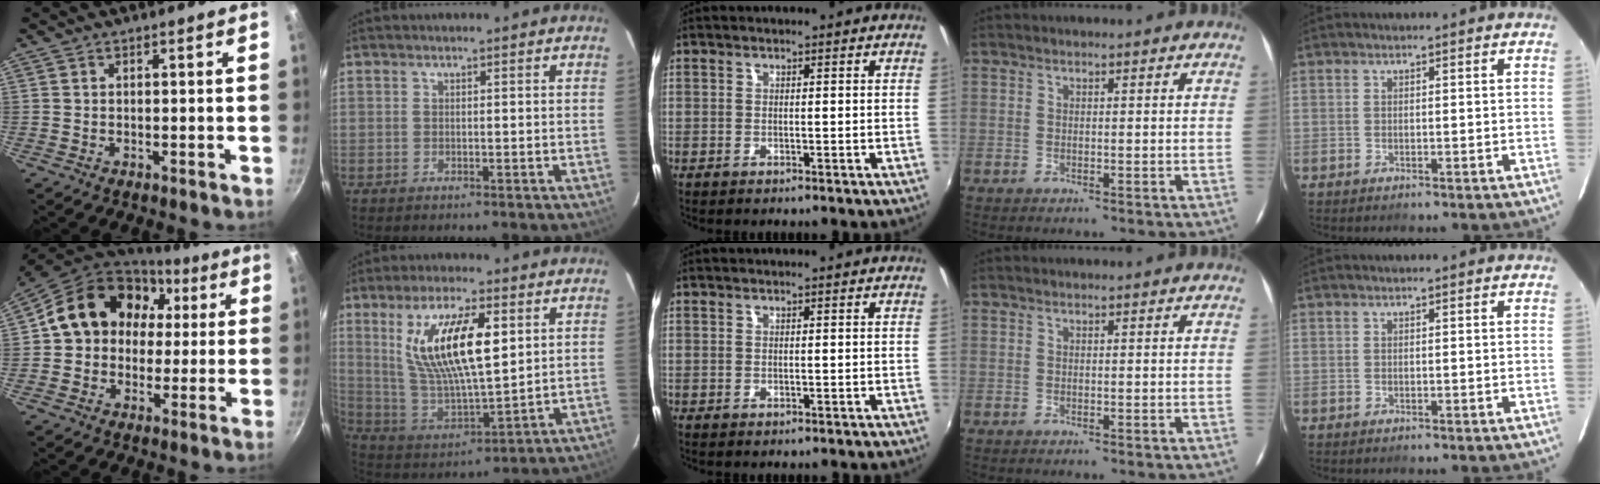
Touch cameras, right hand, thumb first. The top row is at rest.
{"thumb": {"total": 18.3, "force": [3.5, 15.0, 9.8], "torque": [-0.138, 0.040, 0.048]}, "index": {"total": 17.1, "force": [5.9, 5.6, 15.1], "torque": [-0.285, 0.000, 0.121]}}